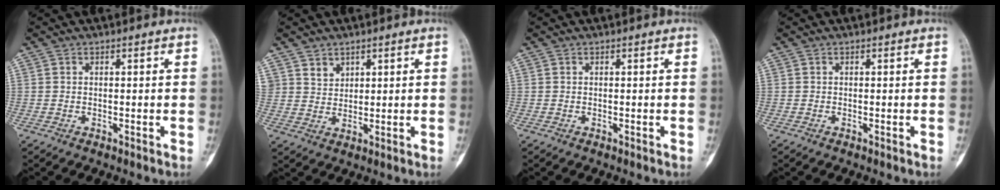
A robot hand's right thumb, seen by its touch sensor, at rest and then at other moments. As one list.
[{"total": 3.1, "force": [2.2, 2.2, 0.6], "torque": [0.009, -0.017, 0.042]}, {"total": 0.0}, {"total": 0.0}]